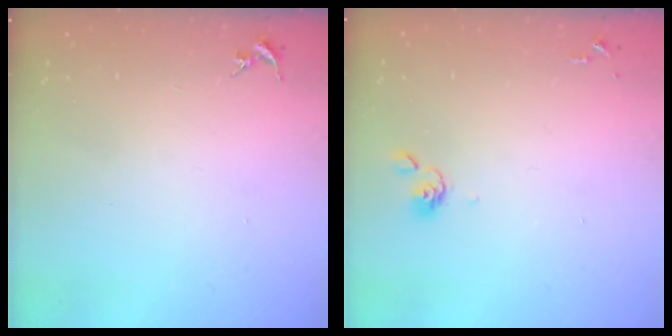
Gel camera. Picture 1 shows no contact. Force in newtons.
{"total": 4.9, "press": 4.8, "slide": 0.9}